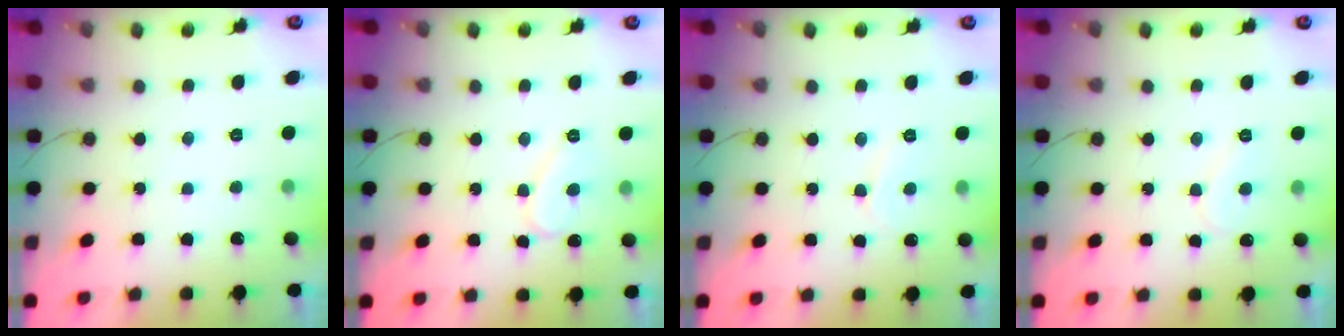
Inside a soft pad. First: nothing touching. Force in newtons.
{"total": 7.9, "press": 7.8, "slide": 0.6}
{"total": 5.8, "press": 5.8, "slide": 0.4}
{"total": 5.2, "press": 5.2, "slide": 0.5}